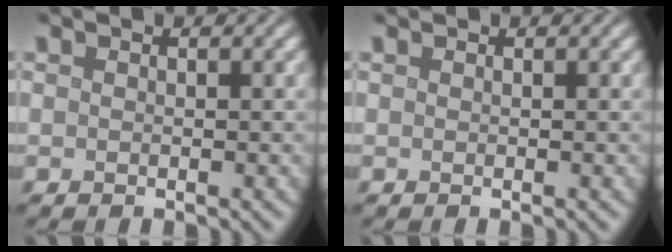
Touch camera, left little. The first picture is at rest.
{"total": 0.0}